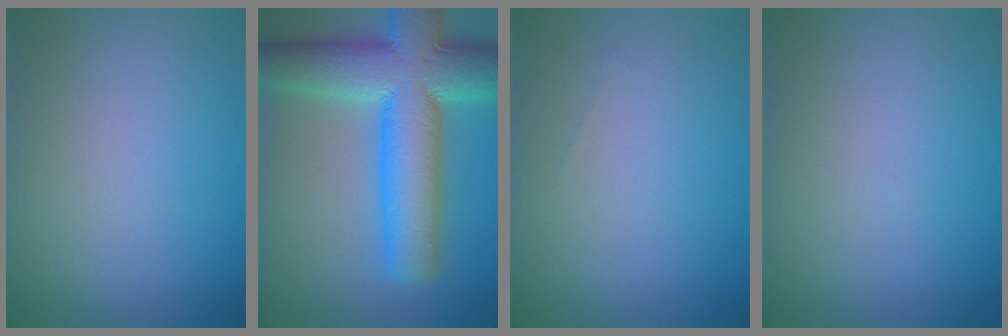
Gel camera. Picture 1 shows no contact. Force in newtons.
{"total": 11.9, "press": 11.9, "slide": 0.3}
{"total": 0.0}
{"total": 0.0}